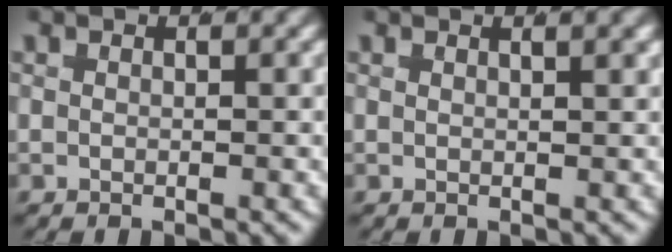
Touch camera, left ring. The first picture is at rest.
{"total": 1.6, "force": [1.1, 0.4, 1.0], "torque": [-0.008, 0.006, 0.014]}